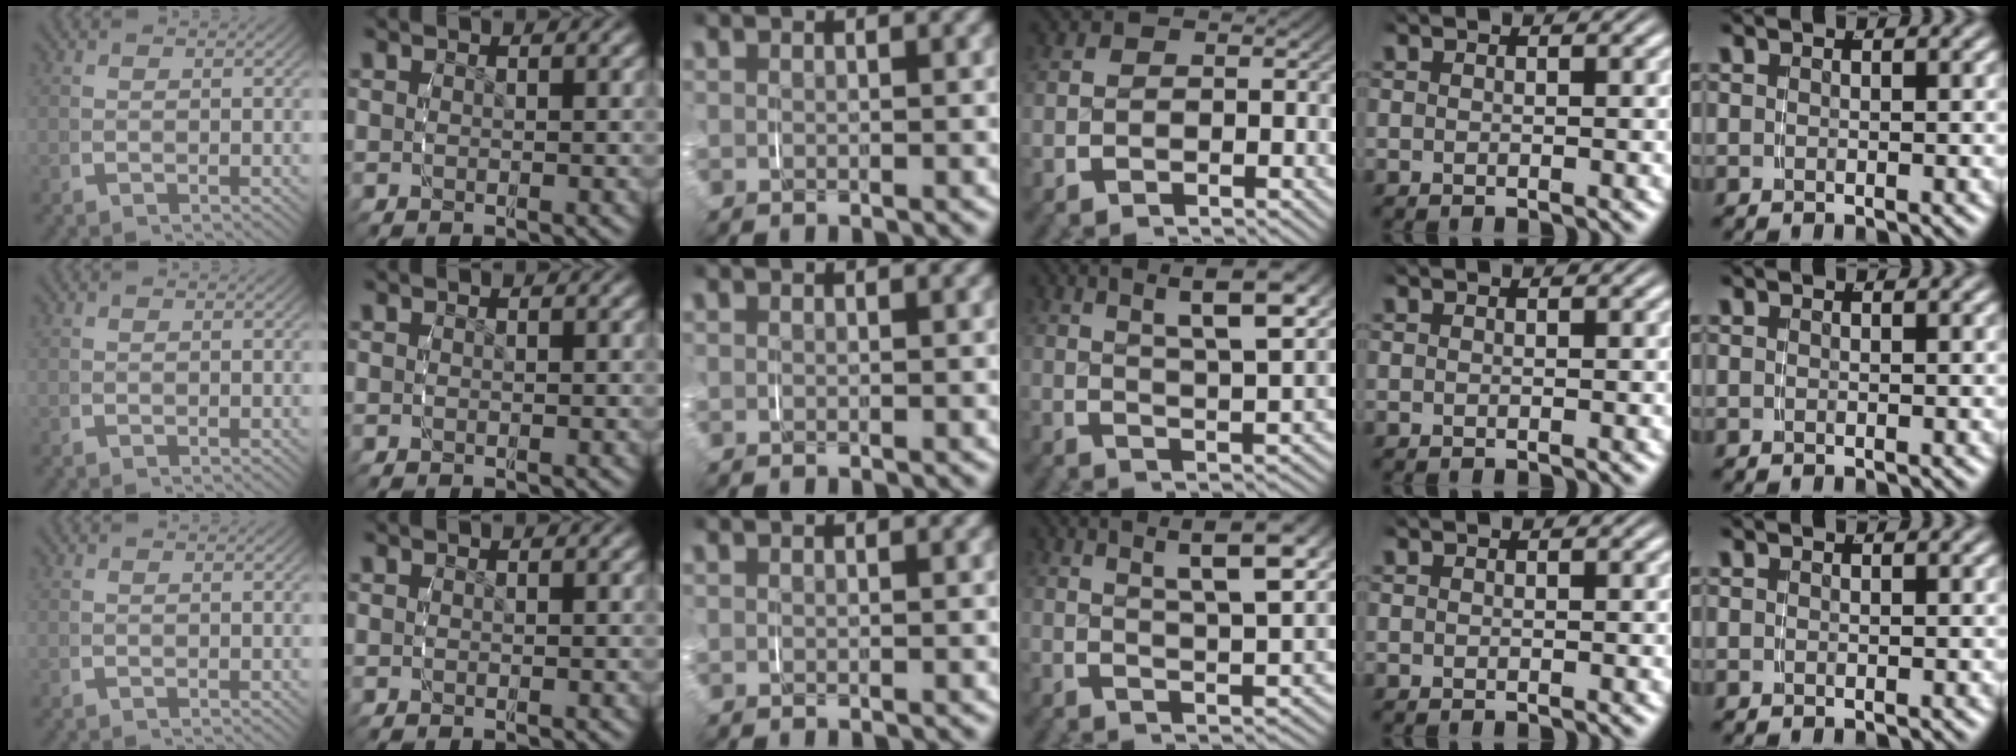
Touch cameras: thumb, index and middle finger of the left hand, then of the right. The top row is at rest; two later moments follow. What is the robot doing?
{"motion": "grasp_and_lifting", "object": "measuring cup"}